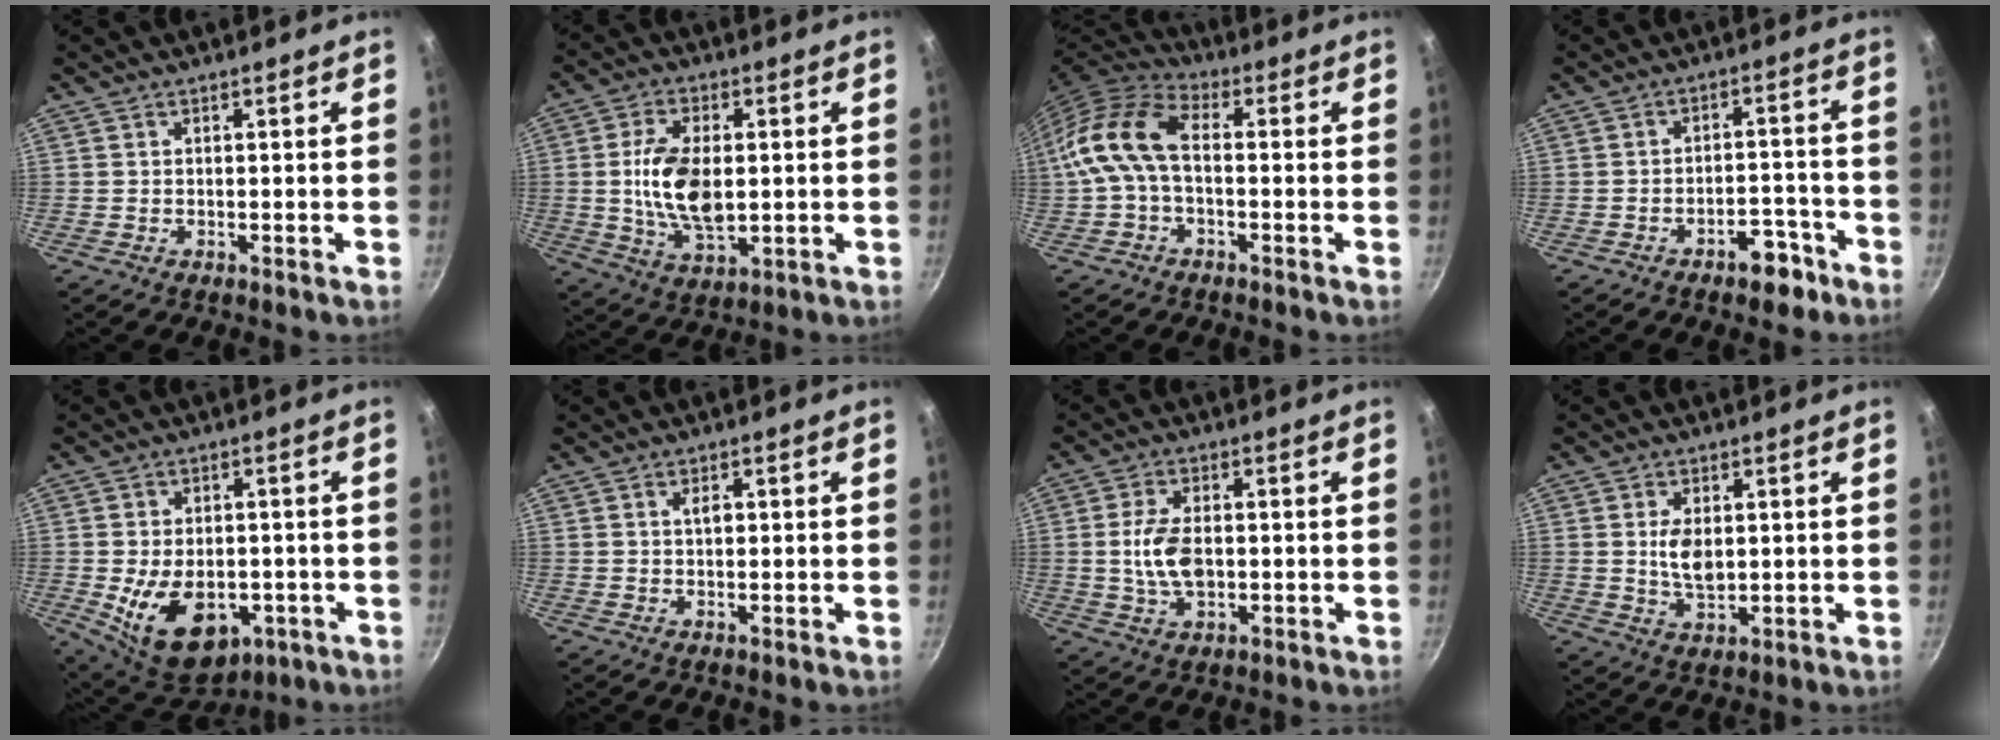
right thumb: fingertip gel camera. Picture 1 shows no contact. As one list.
[{"total": 12.4, "force": [0.3, 6.7, 10.4], "torque": [-0.189, -0.002, 0.008]}, {"total": 11.3, "force": [-0.9, 6.5, 9.1], "torque": [-0.178, 0.038, -0.036]}, {"total": 6.1, "force": [-4.1, 3.0, 3.4], "torque": [-0.024, 0.041, -0.047]}, {"total": 15.1, "force": [-4.1, 9.8, 10.7], "torque": [-0.146, -0.002, -0.042]}, {"total": 4.4, "force": [-1.1, 3.3, 2.8], "torque": [-0.017, 0.024, -0.029]}, {"total": 7.8, "force": [-0.3, 4.5, 6.4], "torque": [-0.119, 0.005, -0.007]}, {"total": 5.7, "force": [0.7, 3.4, 4.6], "torque": [-0.080, -0.012, 0.016]}]